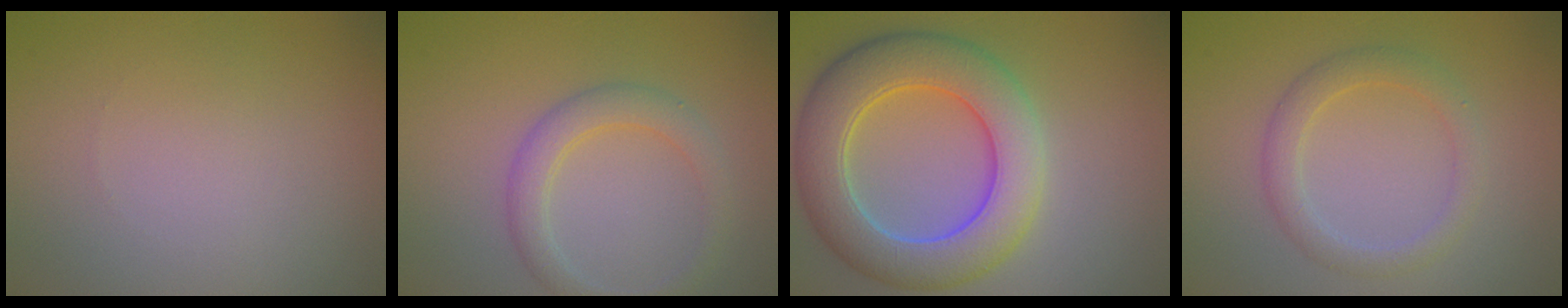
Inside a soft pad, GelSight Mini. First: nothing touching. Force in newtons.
{"total": 2.8, "press": 2.8, "slide": 0.1}
{"total": 8.4, "press": 8.4, "slide": 0.3}
{"total": 2.5, "press": 2.5, "slide": 0.2}